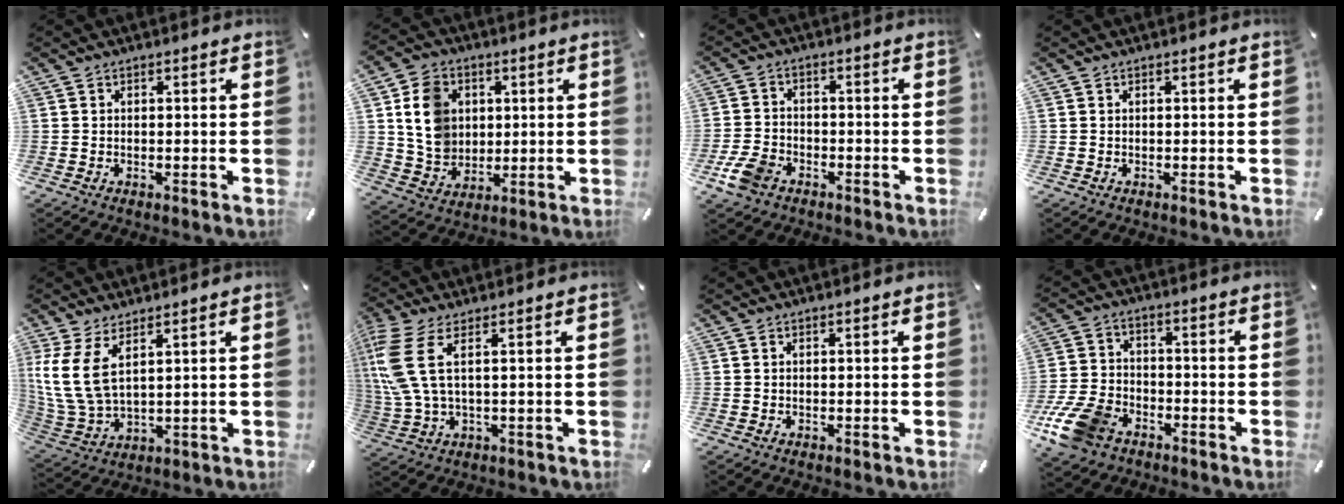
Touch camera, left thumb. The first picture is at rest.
{"total": 11.0, "force": [2.5, 9.5, 4.9], "torque": [-0.089, 0.005, 0.049]}
{"total": 6.8, "force": [-3.9, 4.5, 3.3], "torque": [-0.080, 0.015, -0.075]}
{"total": 0.0}
{"total": 9.9, "force": [4.5, 4.9, 7.3], "torque": [-0.186, -0.027, 0.085]}
{"total": 10.4, "force": [2.8, 3.7, 9.3], "torque": [-0.222, -0.019, 0.049]}
{"total": 0.0}
{"total": 12.0, "force": [-6.8, 7.8, 6.1], "torque": [-0.135, 0.035, -0.125]}